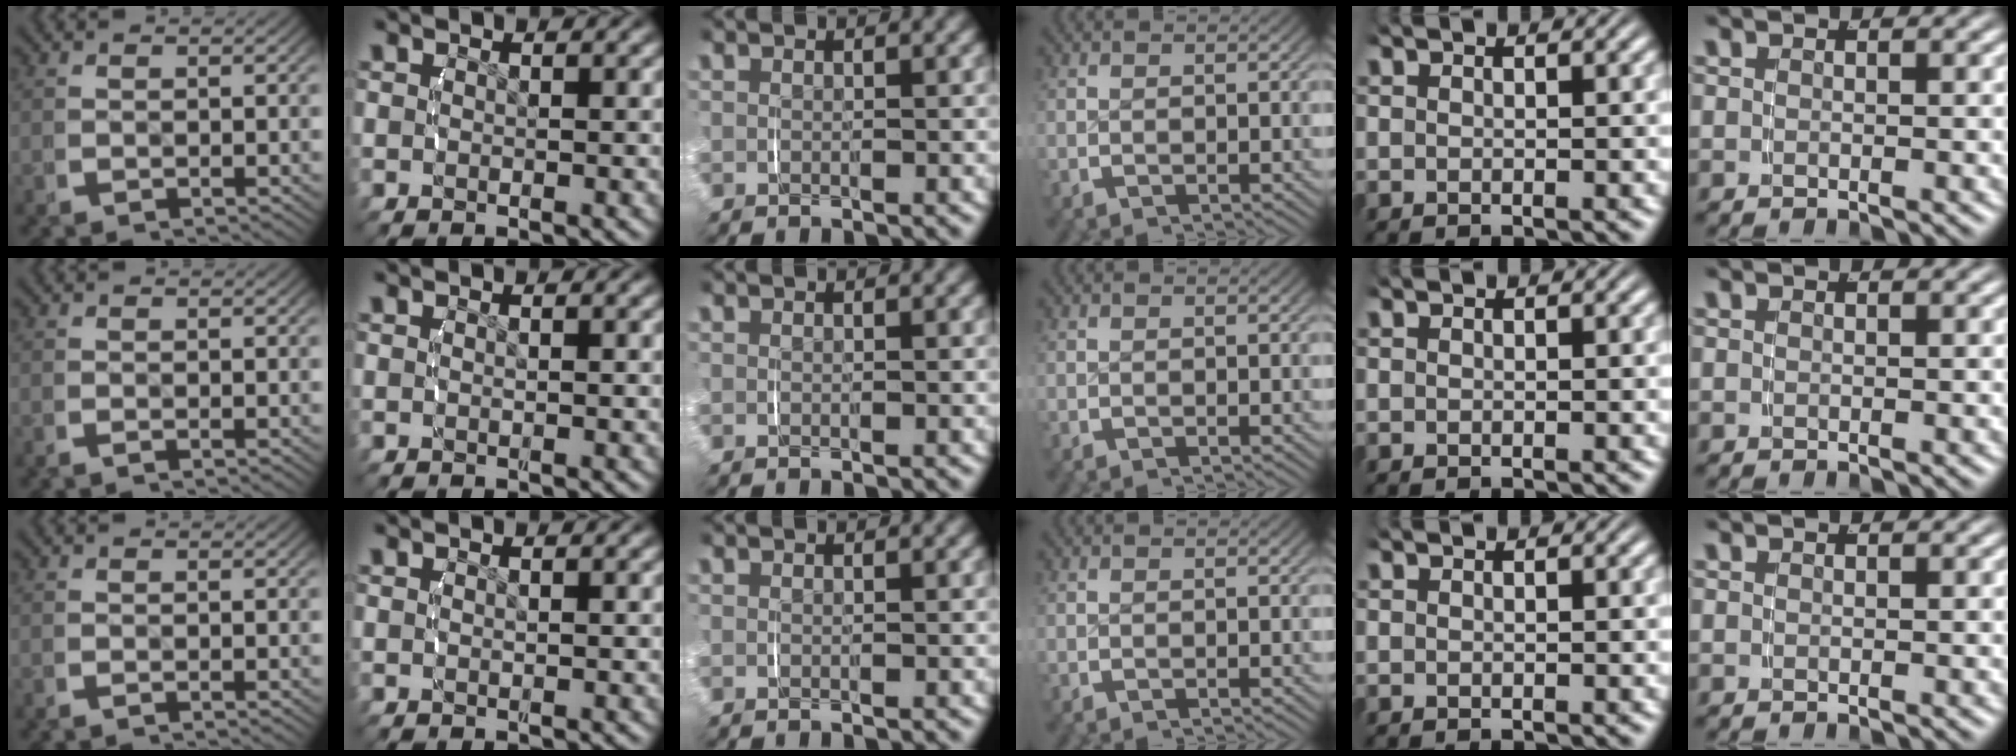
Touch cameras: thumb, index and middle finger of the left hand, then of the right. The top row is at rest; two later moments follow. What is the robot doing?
{"motion": "lift_and_place", "object": "ethernet cable"}